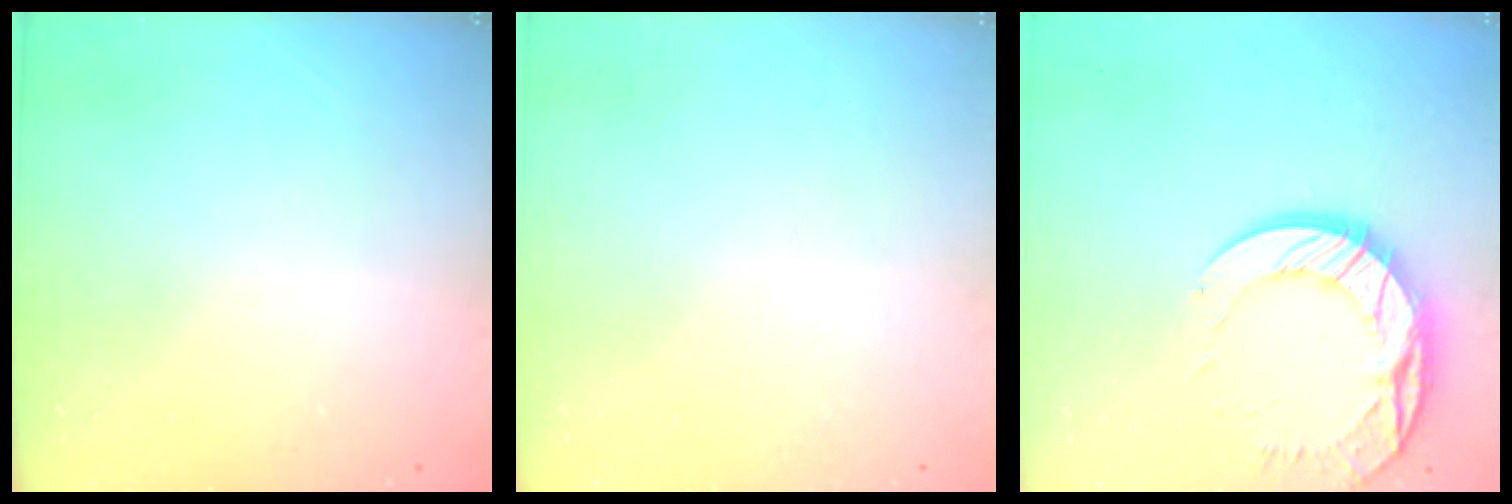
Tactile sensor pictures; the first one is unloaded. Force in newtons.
{"total": 0.0}
{"total": 15.4, "press": 15.3, "slide": 1.3}